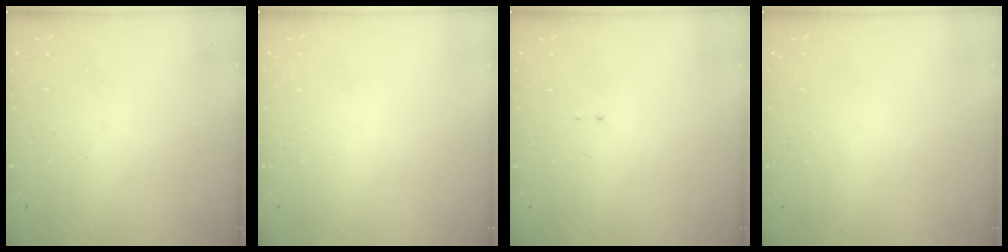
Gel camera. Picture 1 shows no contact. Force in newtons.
{"total": 0.0}
{"total": 1.3, "press": 1.2, "slide": 0.6}
{"total": 0.0}